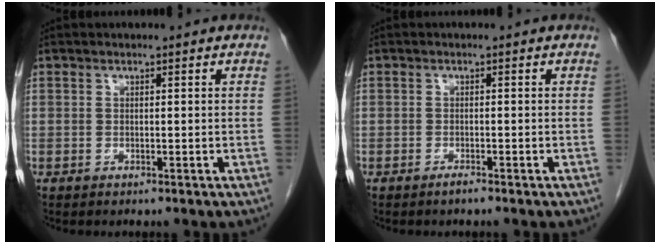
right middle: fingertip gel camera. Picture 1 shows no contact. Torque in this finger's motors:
{"motor_torque": [0.49, -0.28, 0.17, 0.06]}